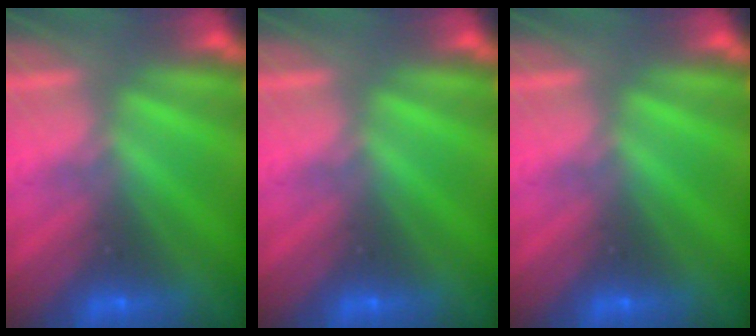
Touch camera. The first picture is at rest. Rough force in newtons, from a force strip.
{"total": 0.0}
{"total": 0.0}